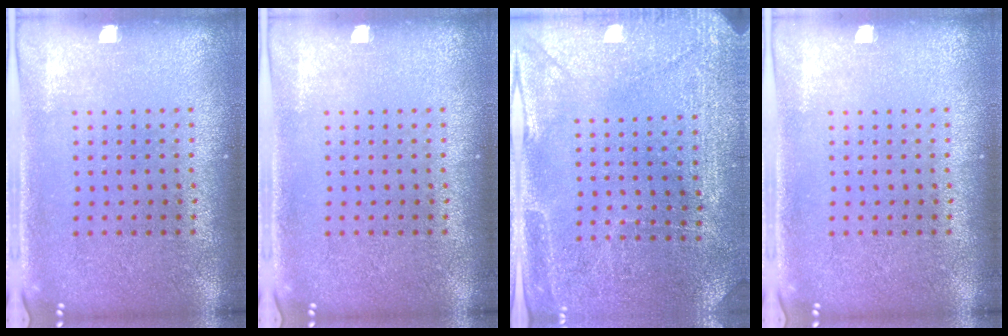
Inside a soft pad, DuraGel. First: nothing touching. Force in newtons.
{"total": 0.0}
{"total": 2.9, "press": 2.8, "slide": 0.7}
{"total": 0.0}